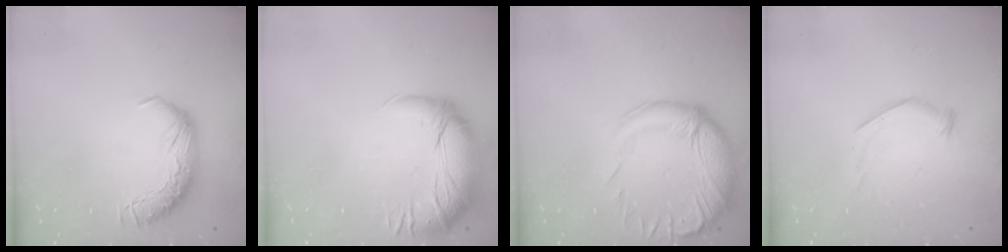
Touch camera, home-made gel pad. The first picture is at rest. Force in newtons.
{"total": 2.7, "press": 1.3, "slide": 2.3}
{"total": 4.9, "press": 3.0, "slide": 3.9}
{"total": 5.7, "press": 5.5, "slide": 1.4}